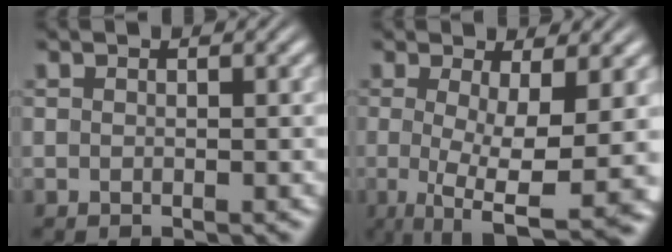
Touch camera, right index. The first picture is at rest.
{"total": 8.4, "force": [-3.0, 2.7, 7.4], "torque": [-0.118, -0.047, -0.025]}